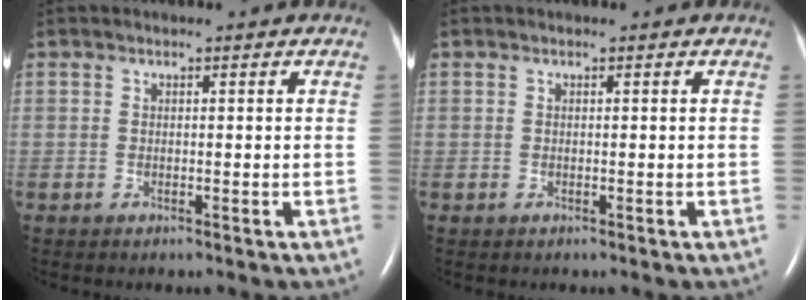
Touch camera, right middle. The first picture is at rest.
{"total": 0.0}